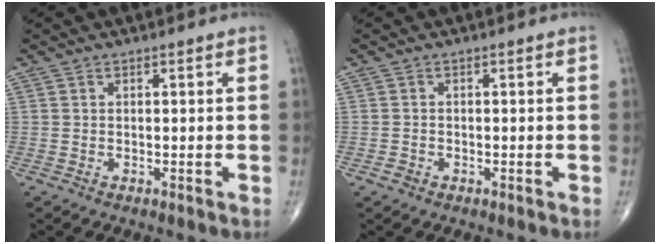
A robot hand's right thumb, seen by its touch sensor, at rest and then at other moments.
{"total": 1.1, "force": [-0.6, 0.9, 0.4], "torque": [-0.005, 0.005, -0.012]}